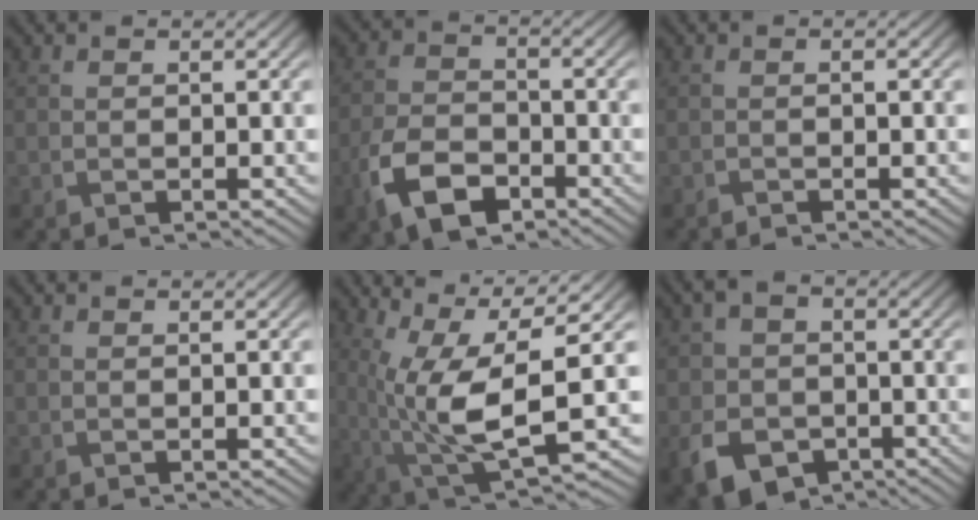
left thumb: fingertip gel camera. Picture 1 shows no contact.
{"total": 8.3, "force": [-4.6, 4.6, 5.2], "torque": [-0.124, -0.009, -0.099]}
{"total": 0.7, "force": [-0.7, -0.1, 0.2], "torque": [-0.007, 0.003, -0.015]}
{"total": 0.0}
{"total": 11.2, "force": [1.1, 3.1, 10.7], "torque": [-0.231, 0.000, 0.025]}
{"total": 8.5, "force": [-3.2, 6.4, 4.6], "torque": [-0.114, -0.035, -0.063]}